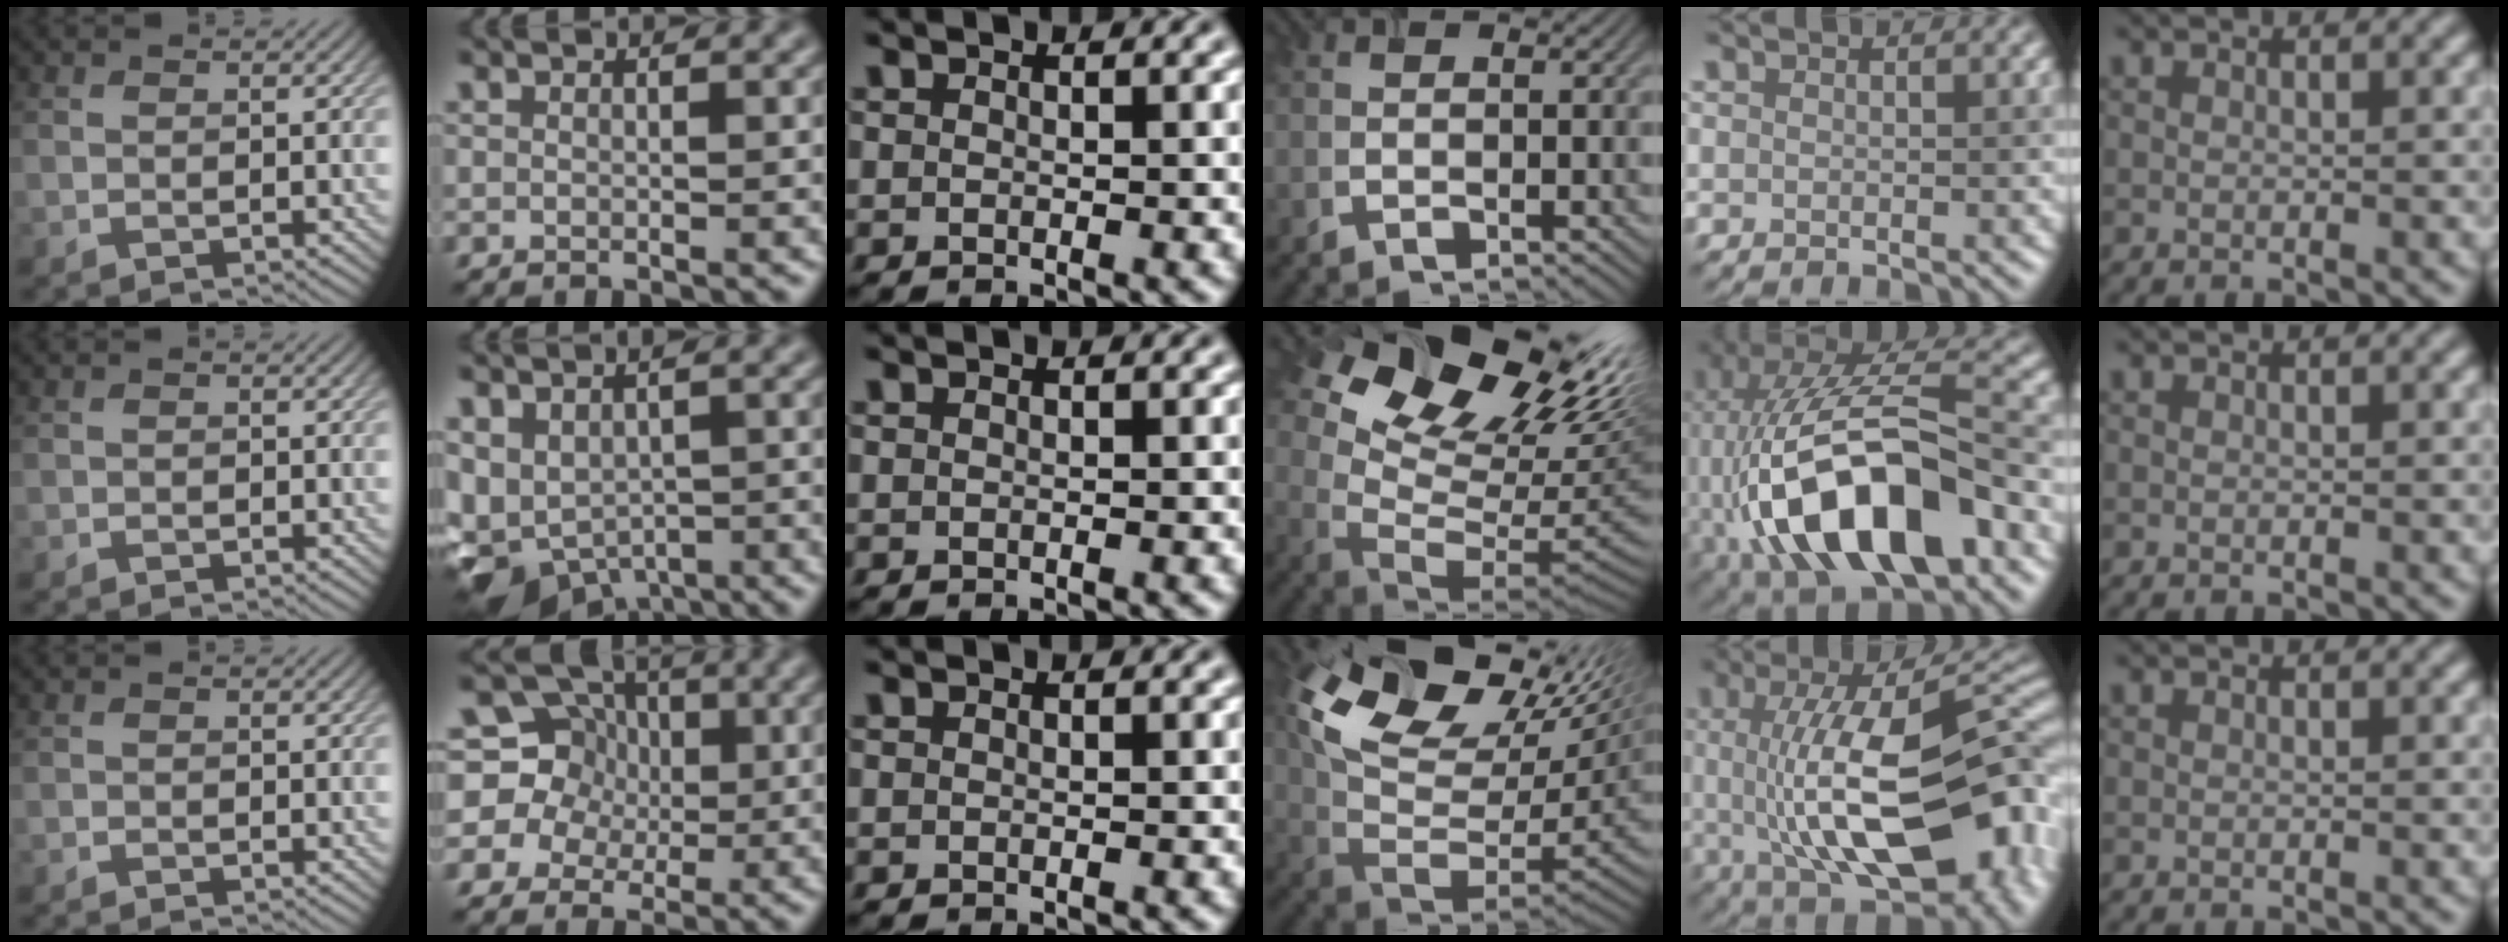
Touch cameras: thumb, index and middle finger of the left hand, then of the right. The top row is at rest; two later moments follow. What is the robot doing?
{"motion": "extract", "object": "airpods case & airpods"}